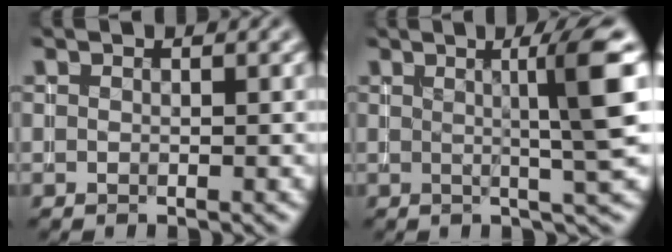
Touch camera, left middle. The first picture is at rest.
{"total": 6.3, "force": [1.1, 0.6, 6.2], "torque": [-0.084, 0.010, 0.018]}